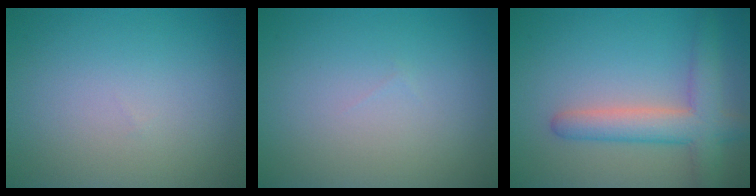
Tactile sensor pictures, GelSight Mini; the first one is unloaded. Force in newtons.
{"total": 0.0}
{"total": 4.9, "press": 4.9, "slide": 0.3}